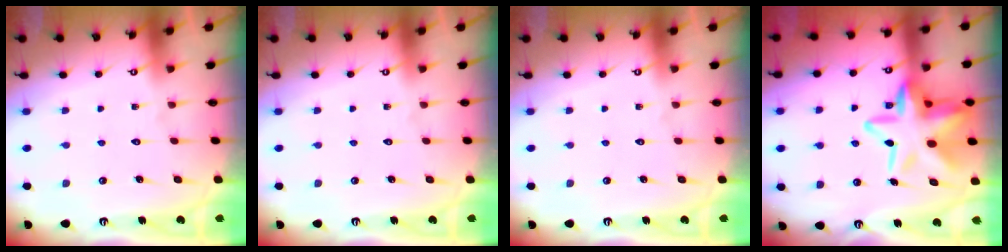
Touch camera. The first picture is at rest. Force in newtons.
{"total": 0.0}
{"total": 0.0}
{"total": 17.9, "press": 17.8, "slide": 2.1}